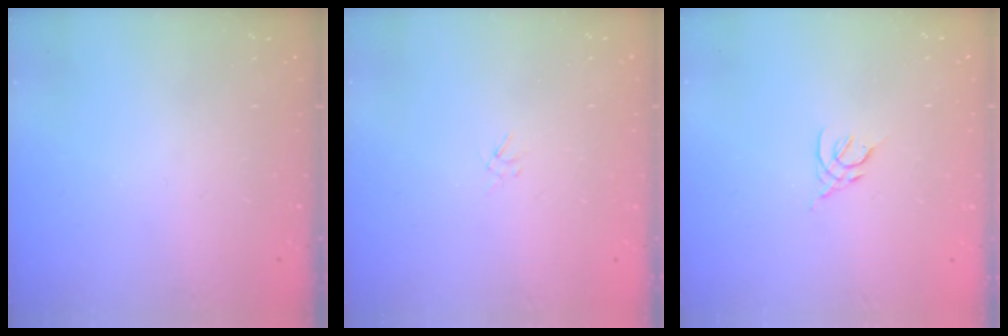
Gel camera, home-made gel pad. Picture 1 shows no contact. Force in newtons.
{"total": 1.0, "press": 0.9, "slide": 0.4}
{"total": 2.4, "press": 2.3, "slide": 0.6}